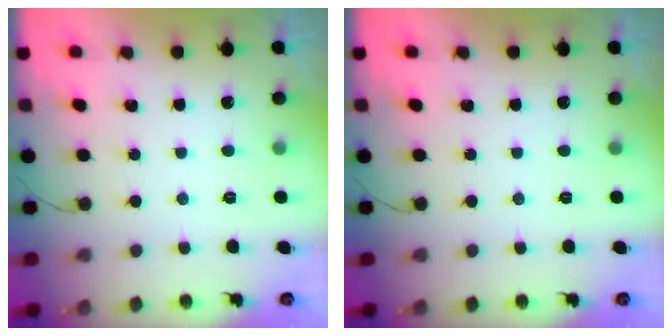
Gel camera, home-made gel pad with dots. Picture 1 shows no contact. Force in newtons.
{"total": 0.0}